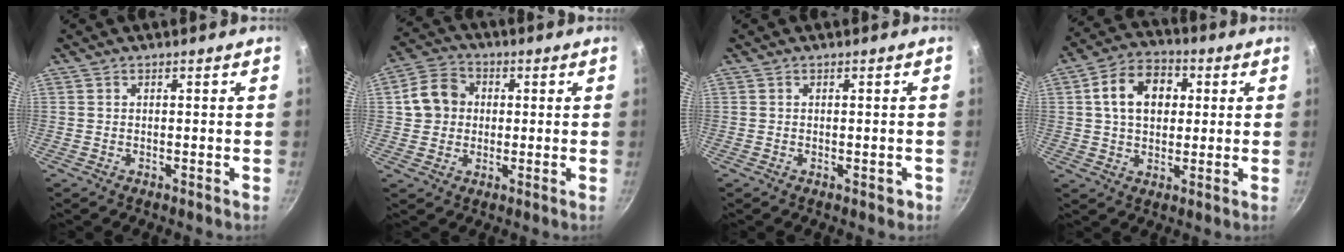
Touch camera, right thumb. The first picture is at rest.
{"total": 8.2, "force": [0.9, 7.1, 3.8], "torque": [-0.040, 0.014, 0.003]}
{"total": 1.0, "force": [-0.4, 0.4, 0.9], "torque": [-0.010, 0.000, -0.006]}
{"total": 11.5, "force": [2.3, 8.3, 7.6], "torque": [-0.097, 0.015, 0.027]}